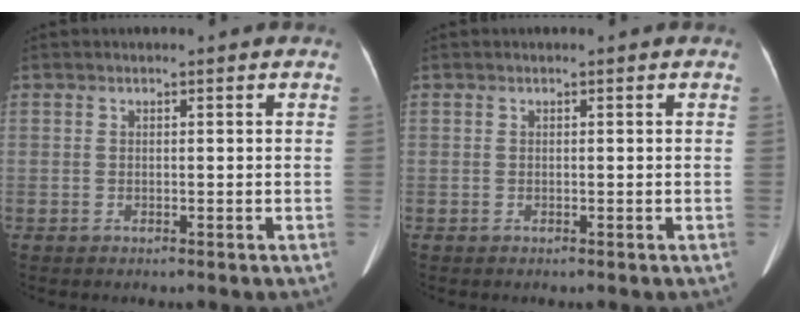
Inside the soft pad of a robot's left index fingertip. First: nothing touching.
{"total": 0.0}